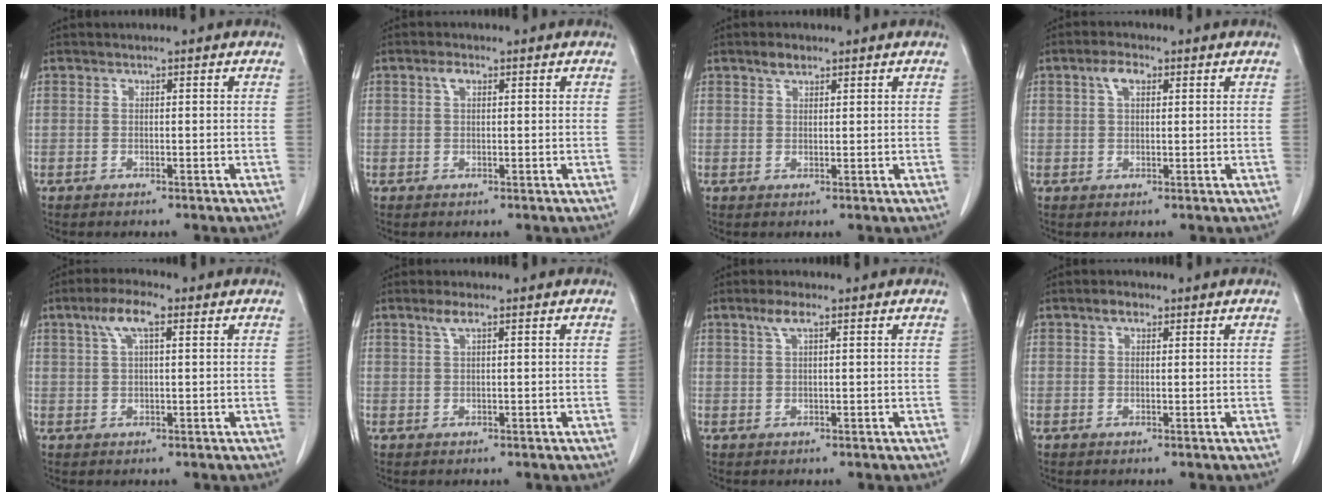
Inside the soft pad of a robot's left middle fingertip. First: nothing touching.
{"total": 1.6, "force": [0.7, 0.7, 1.2], "torque": [-0.026, 0.008, 0.014]}
{"total": 2.0, "force": [1.5, 0.8, 1.1], "torque": [-0.023, 0.004, 0.027]}
{"total": 3.1, "force": [1.4, 1.4, 2.4], "torque": [-0.050, 0.010, 0.027]}
{"total": 5.2, "force": [2.5, 1.2, 4.4], "torque": [-0.093, 0.017, 0.047]}
{"total": 2.0, "force": [1.2, 0.2, 1.6], "torque": [-0.040, 0.006, 0.026]}
{"total": 2.6, "force": [1.5, 0.4, 2.1], "torque": [-0.049, 0.008, 0.030]}
{"total": 1.8, "force": [1.1, 1.0, 1.1], "torque": [-0.022, 0.007, 0.018]}